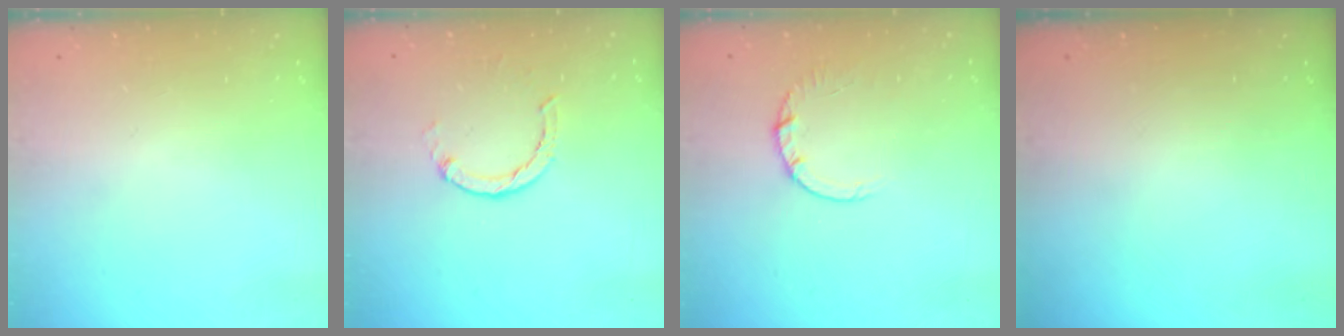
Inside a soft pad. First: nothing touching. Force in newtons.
{"total": 2.0, "press": 2.0, "slide": 0.2}
{"total": 2.7, "press": 2.7, "slide": 0.4}
{"total": 0.0}